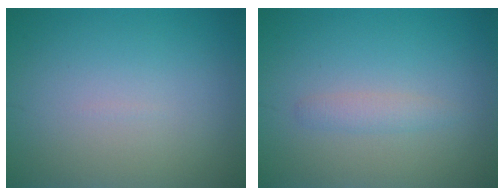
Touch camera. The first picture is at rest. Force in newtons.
{"total": 1.3, "press": 1.3, "slide": 0.1}